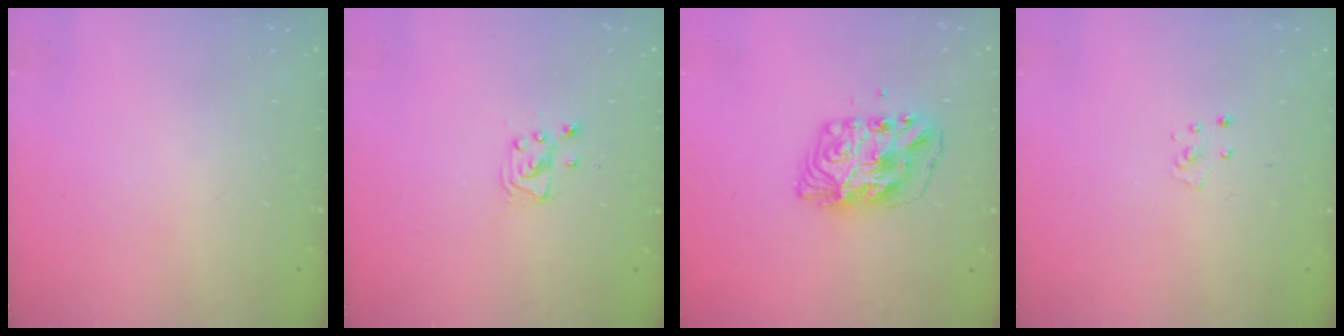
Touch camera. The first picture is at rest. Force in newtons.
{"total": 2.9, "press": 2.9, "slide": 0.4}
{"total": 9.4, "press": 9.4, "slide": 0.8}
{"total": 2.6, "press": 2.6, "slide": 0.2}